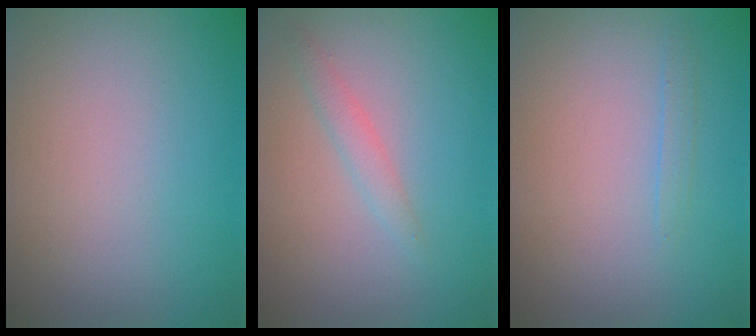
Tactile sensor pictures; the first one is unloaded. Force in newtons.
{"total": 1.4, "press": 1.4, "slide": 0.1}
{"total": 0.7, "press": 0.7, "slide": 0.1}